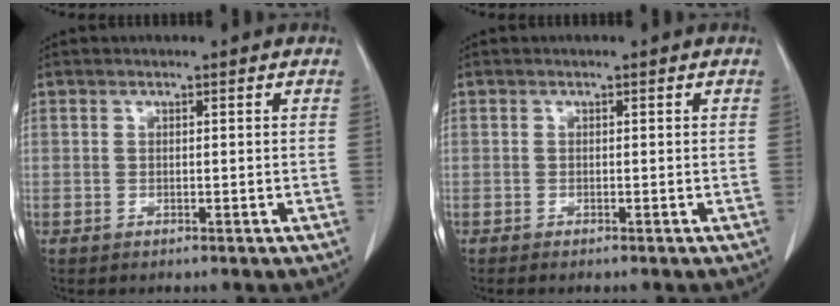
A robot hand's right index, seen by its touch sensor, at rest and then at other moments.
{"total": 0.9, "force": [-0.7, 0.1, 0.5], "torque": [-0.009, -0.002, -0.011]}